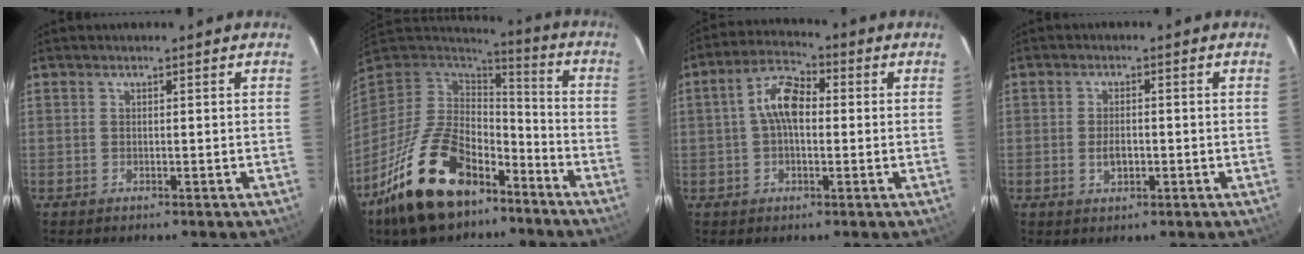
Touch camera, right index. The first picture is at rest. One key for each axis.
{"total": 22.0, "fx": -13.2, "fy": 11.7, "fz": 13.2, "tx": -0.267, "ty": -0.007, "tz": -0.213}
{"total": 7.7, "fx": 0.4, "fy": 4.1, "fz": 6.5, "tx": -0.127, "ty": 0.024, "tz": 0.003}
{"total": 3.1, "fx": -0.8, "fy": 1.7, "fz": 2.5, "tx": -0.047, "ty": 0.000, "tz": -0.012}